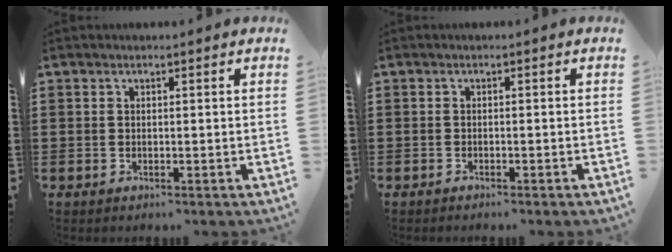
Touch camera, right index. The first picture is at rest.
{"total": 0.7, "force": [-0.7, 0.0, 0.2], "torque": [-0.005, -0.002, -0.014]}